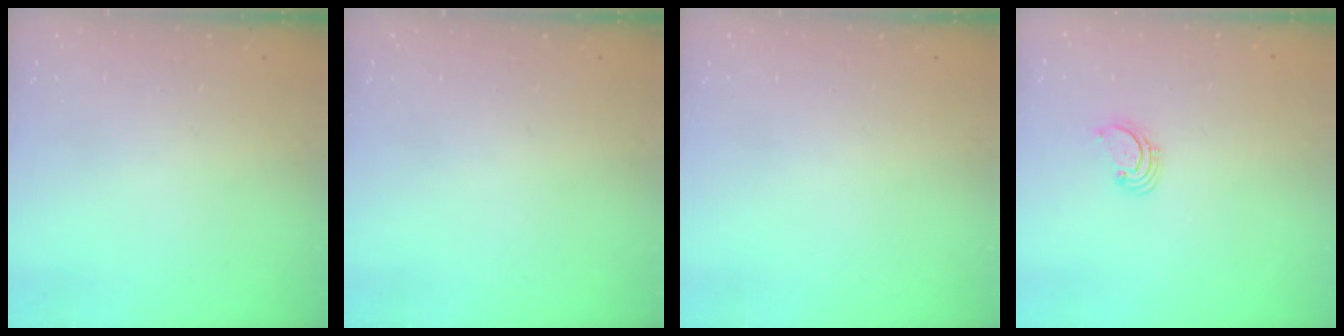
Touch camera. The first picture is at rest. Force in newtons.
{"total": 0.0}
{"total": 0.0}
{"total": 1.7, "press": 1.7, "slide": 0.2}